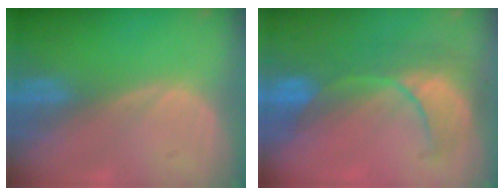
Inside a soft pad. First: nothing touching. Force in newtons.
{"total": 8.5, "press": 8.4, "slide": 1.3}